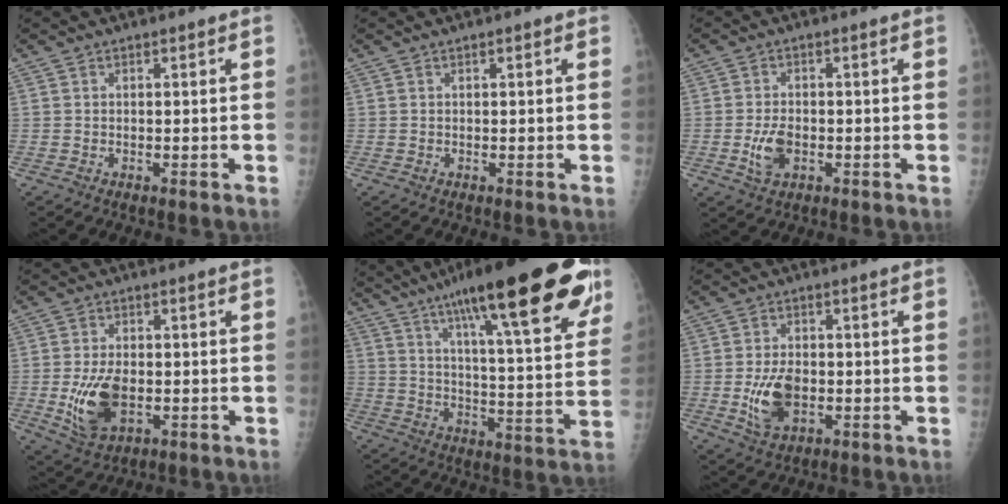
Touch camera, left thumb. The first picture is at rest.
{"total": 0.7, "force": [0.3, 0.2, 0.6], "torque": [-0.010, 0.001, 0.003]}
{"total": 4.6, "force": [-1.3, 2.7, 3.5], "torque": [-0.069, 0.004, -0.019]}
{"total": 9.1, "force": [-1.7, 5.1, 7.3], "torque": [-0.136, -0.004, -0.021]}
{"total": 29.7, "force": [17.7, 6.2, 23.0], "torque": [-0.323, -0.033, 0.262]}
{"total": 7.7, "force": [-1.6, 4.5, 6.0], "torque": [-0.109, 0.001, -0.021]}